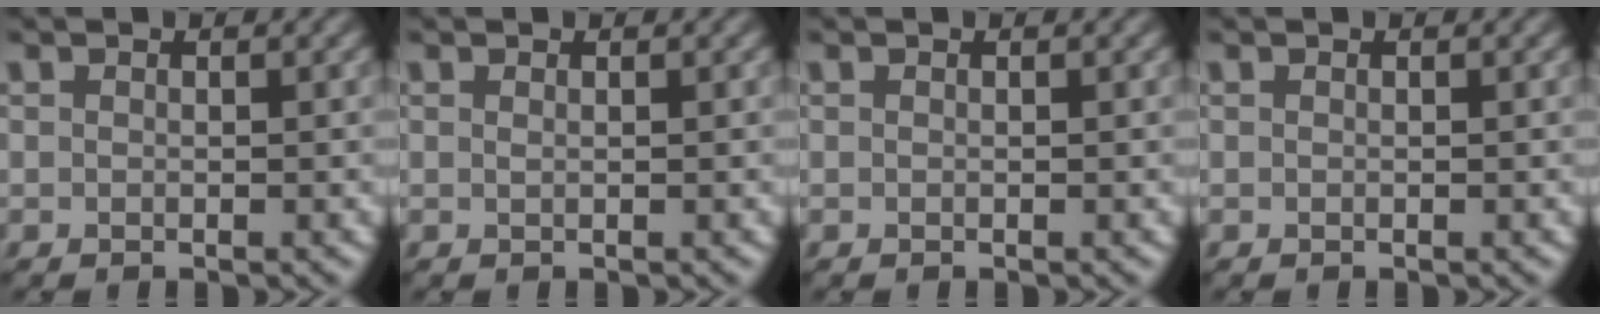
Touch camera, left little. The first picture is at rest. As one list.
[{"total": 0.0}, {"total": 0.0}, {"total": 0.0}]